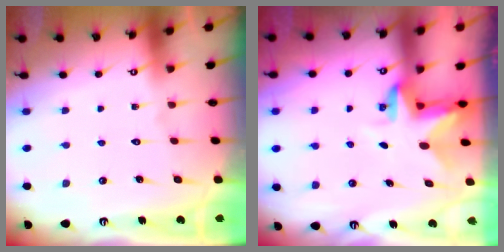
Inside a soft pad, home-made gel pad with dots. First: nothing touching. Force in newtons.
{"total": 3.0, "press": 3.0, "slide": 0.4}